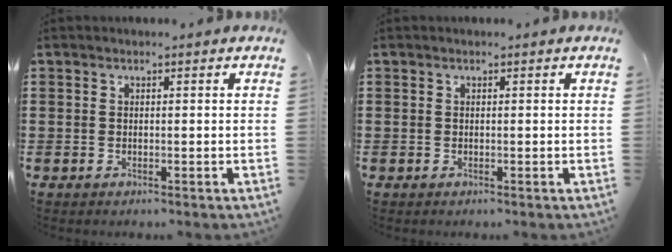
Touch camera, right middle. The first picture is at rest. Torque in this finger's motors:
{"motor_torque": [-0.12, 0.04, -0.01, 0.00]}